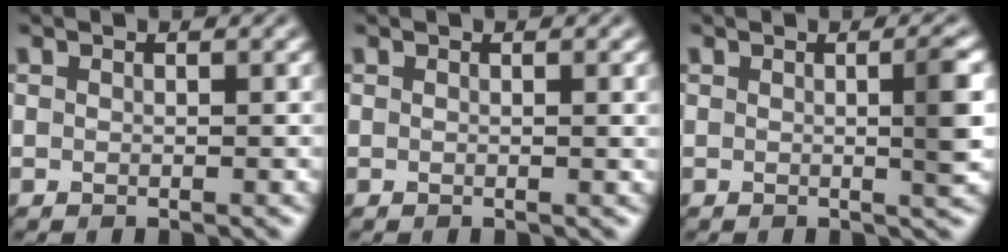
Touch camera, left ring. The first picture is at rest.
{"total": 1.0, "force": [0.2, 0.3, 1.0], "torque": [-0.009, 0.002, 0.001]}
{"total": 3.0, "force": [0.1, 0.6, 2.9], "torque": [-0.035, 0.000, -0.003]}